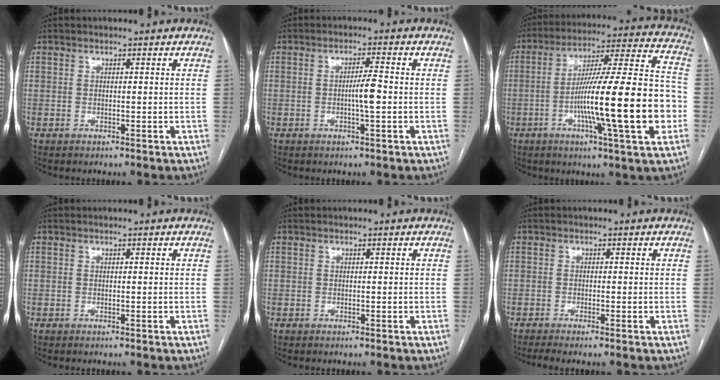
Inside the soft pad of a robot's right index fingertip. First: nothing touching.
{"total": 3.6, "force": [-0.5, 0.1, 3.6], "torque": [-0.062, -0.001, -0.010]}
{"total": 21.8, "force": [-5.2, 0.9, 21.1], "torque": [-0.314, 0.005, -0.083]}
{"total": 0.0}
{"total": 0.0}
{"total": 2.6, "force": [-1.9, -0.1, 1.8], "torque": [-0.030, -0.004, -0.033]}